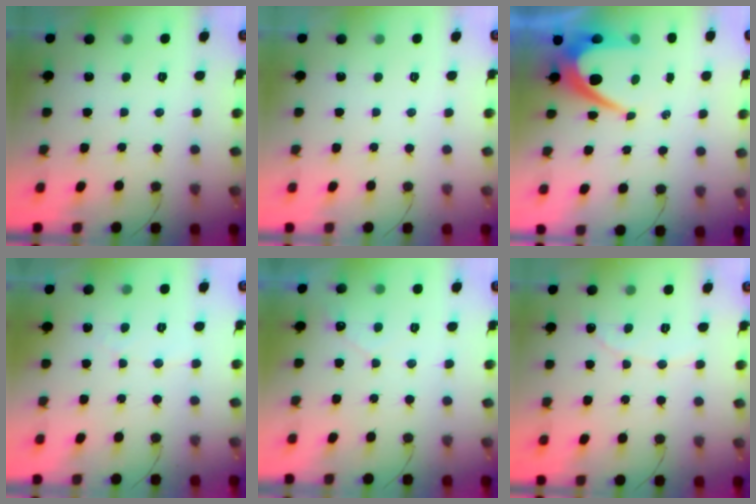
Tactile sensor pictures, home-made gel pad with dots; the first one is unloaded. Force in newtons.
{"total": 0.0}
{"total": 9.3, "press": 9.3, "slide": 0.6}
{"total": 2.4, "press": 2.4, "slide": 0.2}
{"total": 2.9, "press": 2.9, "slide": 0.1}
{"total": 2.1, "press": 2.1, "slide": 0.1}